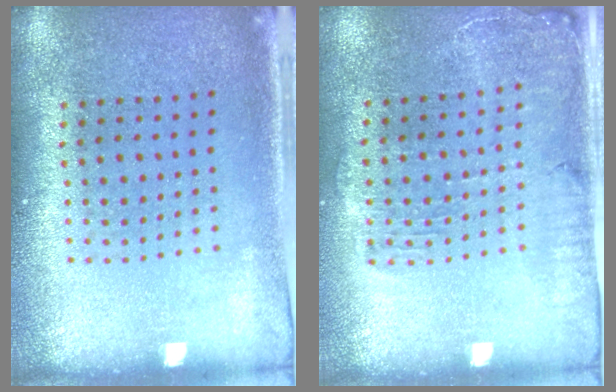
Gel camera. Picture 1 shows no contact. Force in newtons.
{"total": 1.4, "press": 1.4, "slide": 0.3}